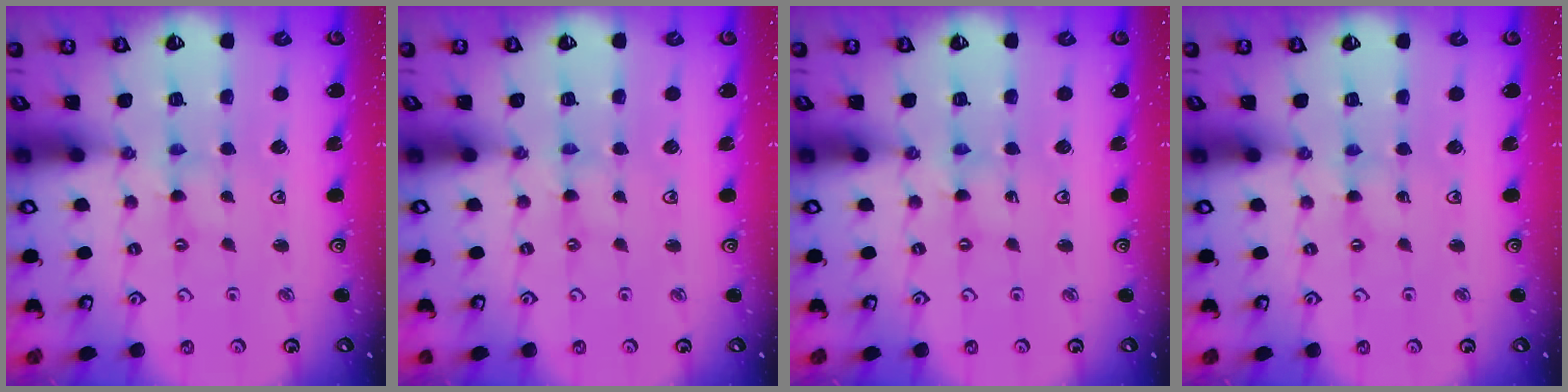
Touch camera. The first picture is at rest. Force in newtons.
{"total": 0.0}
{"total": 0.0}
{"total": 0.0}